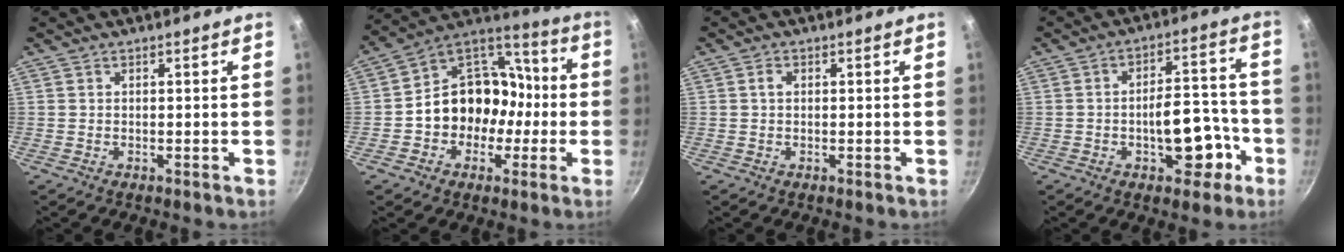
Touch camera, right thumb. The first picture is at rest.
{"total": 16.1, "force": [-2.9, 13.6, 8.2], "torque": [-0.078, 0.061, -0.055]}
{"total": 1.3, "force": [0.2, 1.0, 0.9], "torque": [-0.013, 0.006, 0.003]}
{"total": 11.6, "force": [-4.3, 6.2, 8.9], "torque": [-0.083, 0.050, -0.050]}